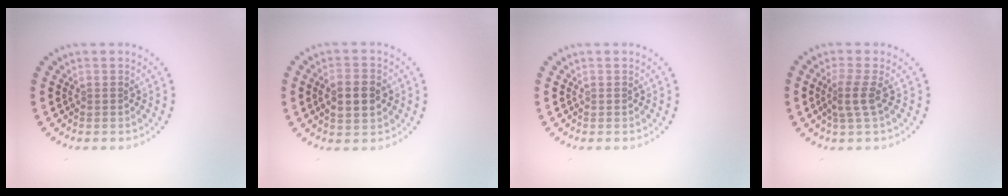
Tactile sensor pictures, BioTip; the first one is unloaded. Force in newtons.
{"total": 3.4, "press": 3.4, "slide": 0.1}
{"total": 0.0}
{"total": 2.0, "press": 1.5, "slide": 1.3}